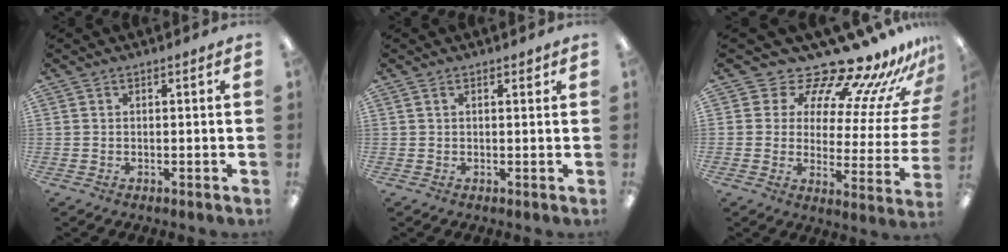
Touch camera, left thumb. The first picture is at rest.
{"total": 1.3, "force": [0.7, 0.5, 1.0], "torque": [-0.013, -0.002, 0.011]}
{"total": 16.0, "force": [14.4, 4.7, 5.1], "torque": [-0.072, -0.133, 0.237]}